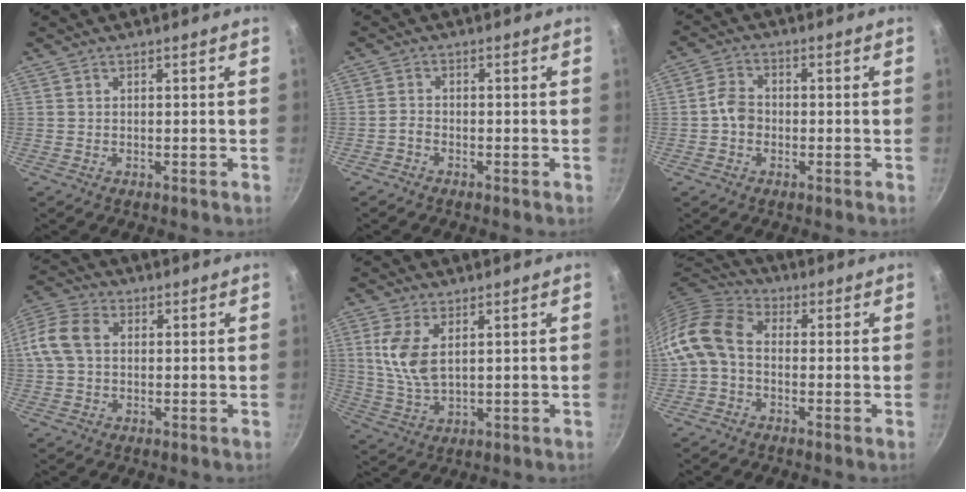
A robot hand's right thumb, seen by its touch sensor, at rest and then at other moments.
{"total": 1.6, "force": [-1.3, 0.8, 0.5], "torque": [-0.015, 0.014, -0.030]}
{"total": 4.3, "force": [-0.9, 3.4, 2.4], "torque": [-0.032, 0.020, -0.027]}
{"total": 9.3, "force": [1.0, 6.6, 6.5], "torque": [-0.133, 0.023, 0.005]}
{"total": 8.1, "force": [2.3, 4.1, 6.6], "torque": [-0.133, -0.014, 0.052]}
{"total": 10.6, "force": [-1.6, 7.7, 7.2], "torque": [-0.137, 0.036, -0.052]}